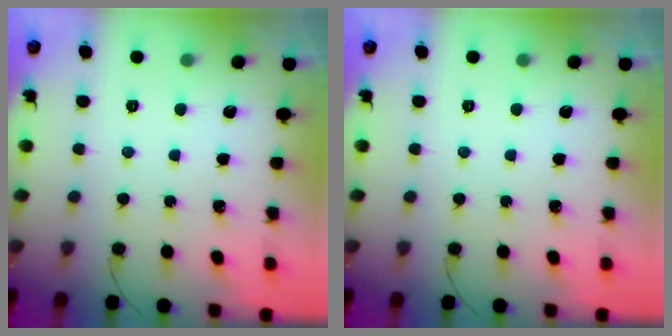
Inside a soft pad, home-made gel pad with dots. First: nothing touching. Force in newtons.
{"total": 0.0}